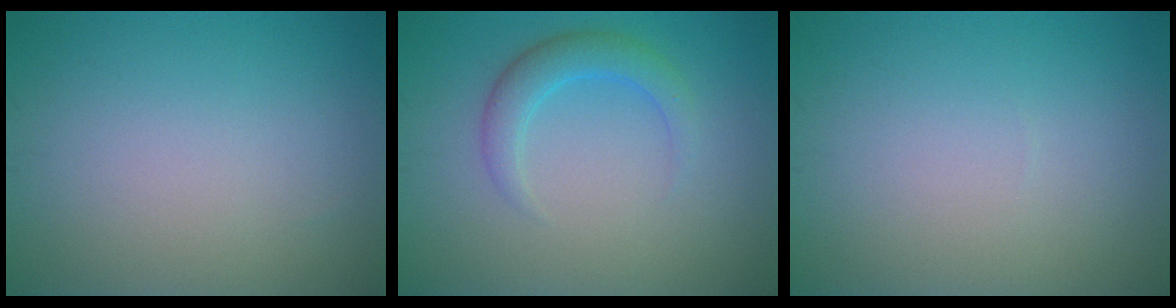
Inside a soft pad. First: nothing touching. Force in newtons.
{"total": 2.8, "press": 2.8, "slide": 0.1}
{"total": 0.0}